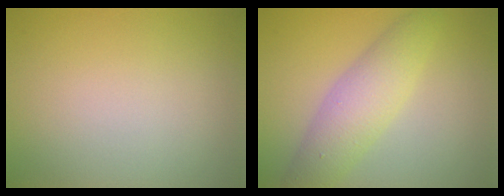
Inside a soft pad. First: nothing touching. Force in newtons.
{"total": 4.7, "press": 4.7, "slide": 0.1}